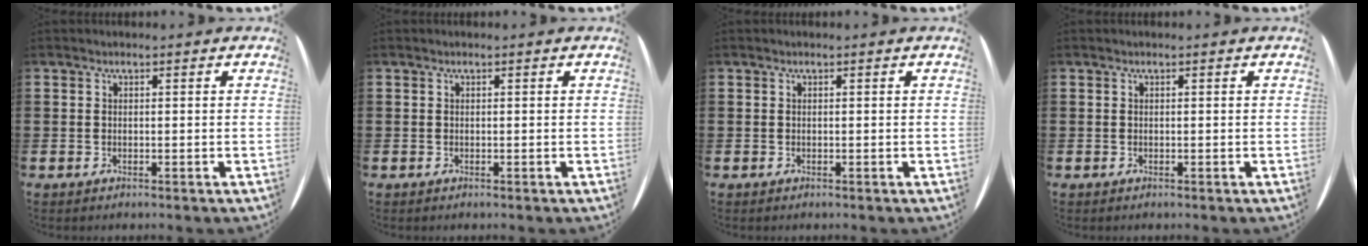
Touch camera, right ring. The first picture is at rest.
{"total": 0.0}
{"total": 0.0}
{"total": 0.0}